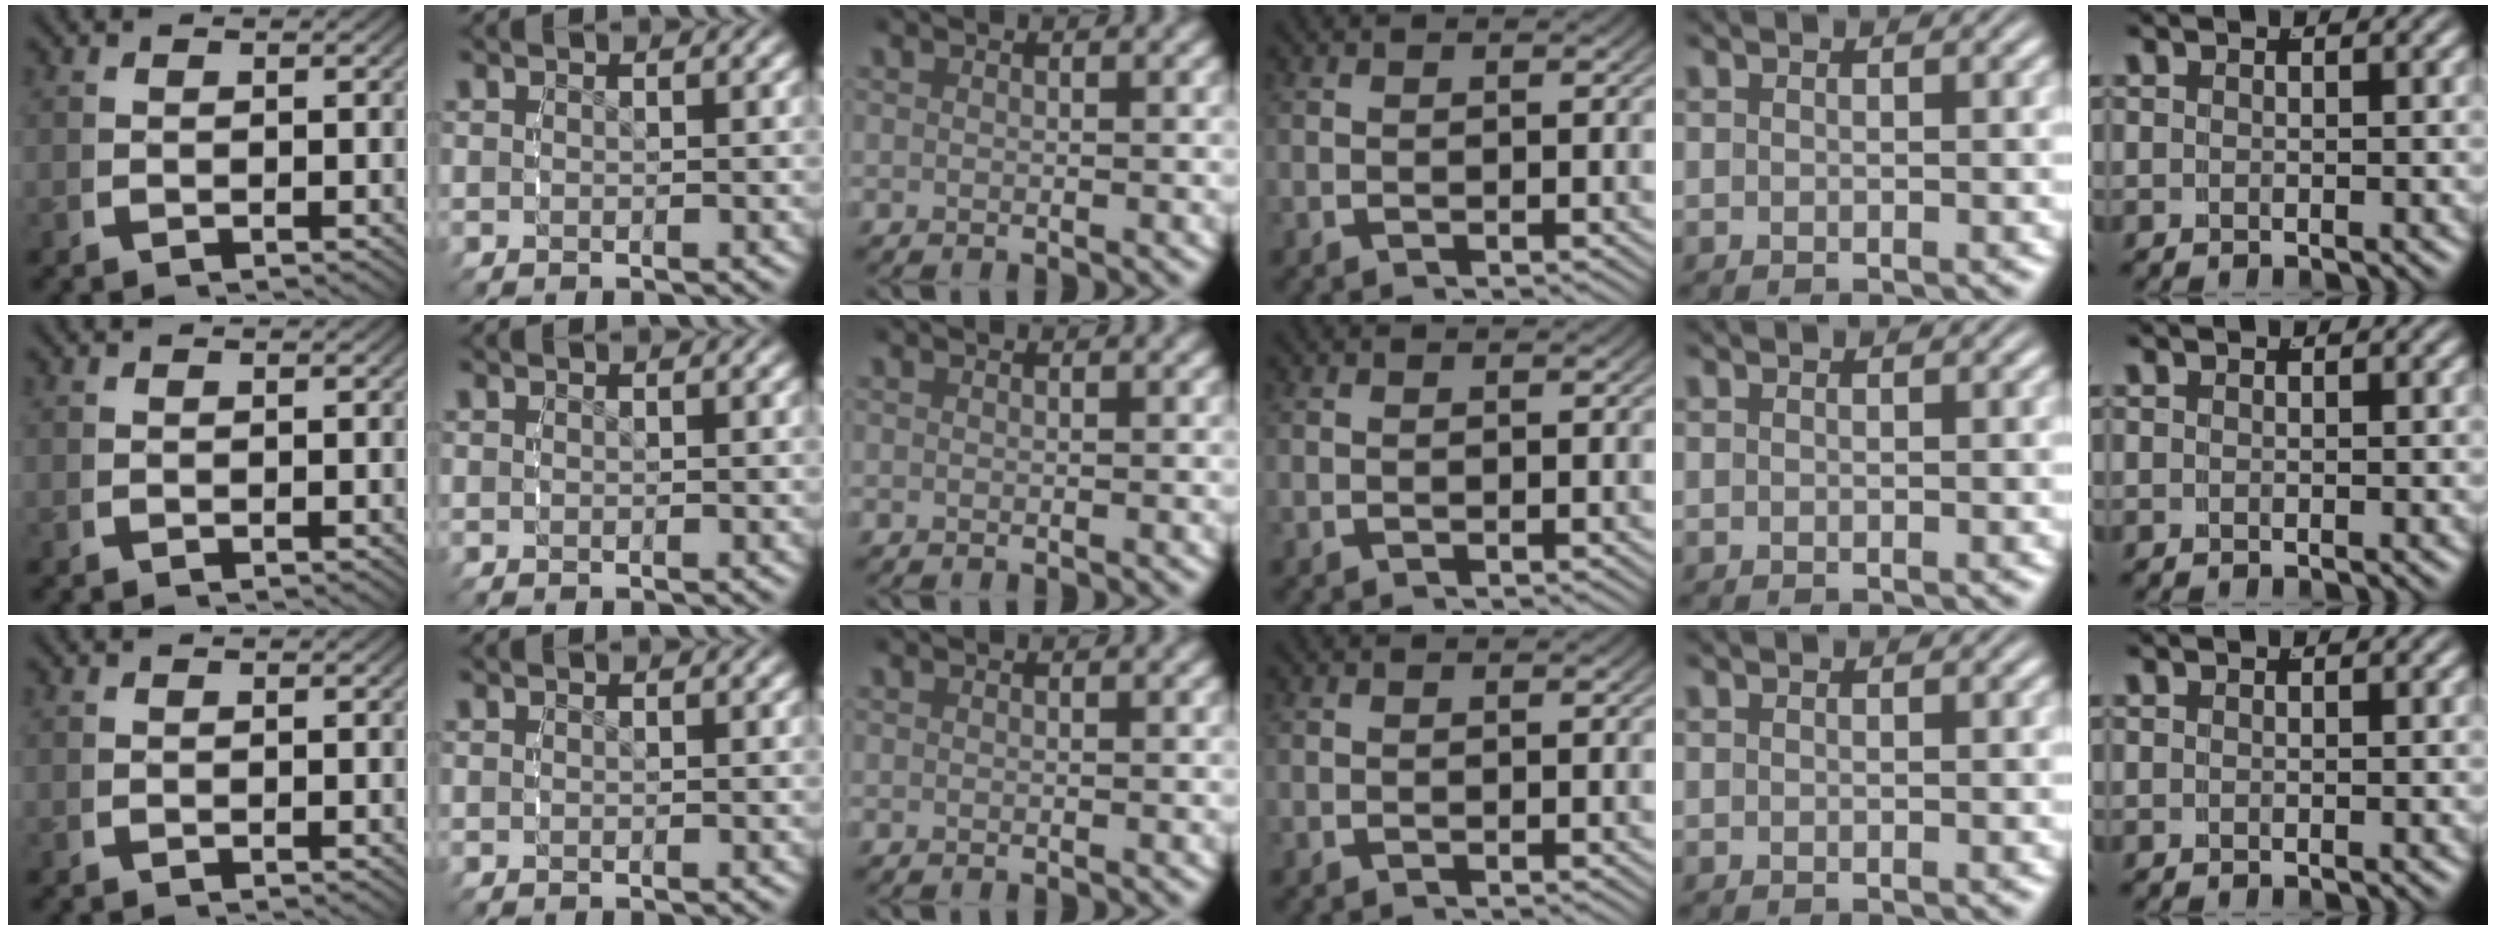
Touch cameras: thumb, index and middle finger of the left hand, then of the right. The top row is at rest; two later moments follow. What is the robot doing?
{"motion": "reach", "object": "pen bag"}